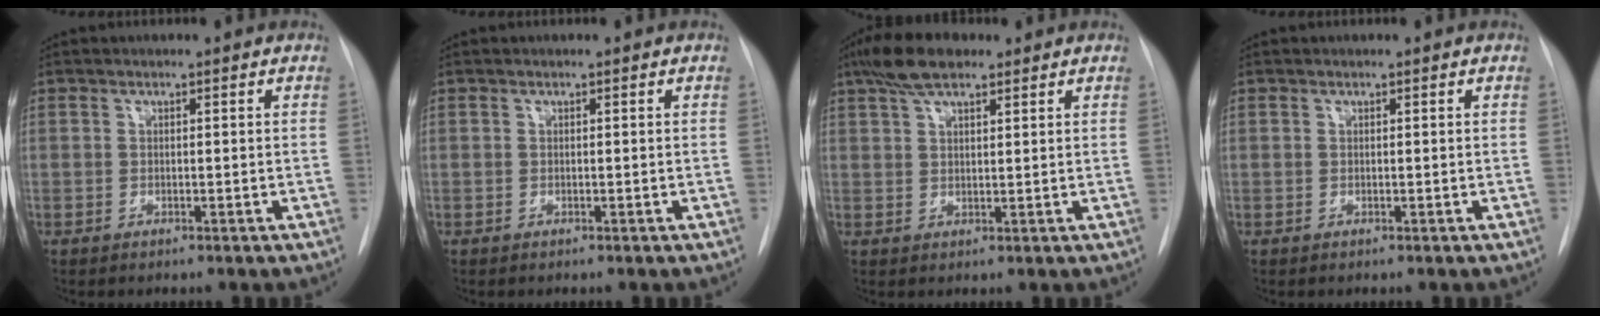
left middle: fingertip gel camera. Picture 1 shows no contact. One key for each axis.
{"total": 0.0}
{"total": 6.6, "fx": 4.6, "fy": 2.1, "fz": 4.2, "tx": -0.084, "ty": 0.017, "tz": 0.083}
{"total": 0.7, "fx": -0.2, "fy": -0.5, "fz": -0.5, "tx": 0.016, "ty": -0.005, "tz": -0.004}